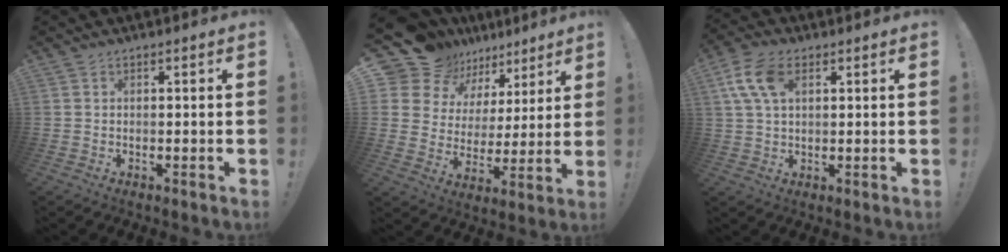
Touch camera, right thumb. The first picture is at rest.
{"total": 13.9, "force": [10.9, 8.1, 3.2], "torque": [-0.072, -0.080, 0.209]}
{"total": 10.2, "force": [3.6, 5.9, 7.5], "torque": [-0.152, 0.006, 0.071]}